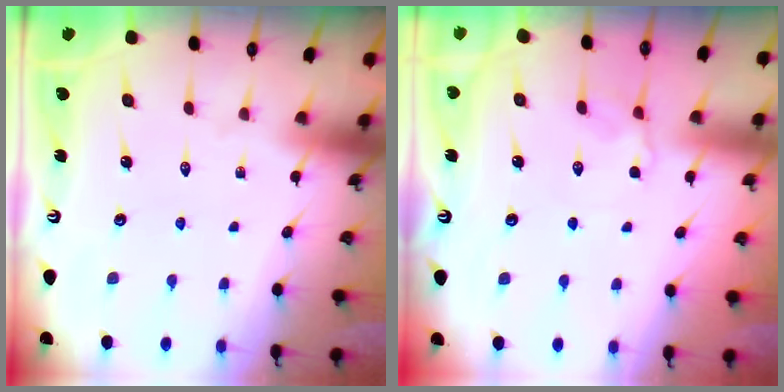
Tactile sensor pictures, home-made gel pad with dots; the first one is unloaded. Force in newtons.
{"total": 2.8, "press": 2.6, "slide": 1.1}